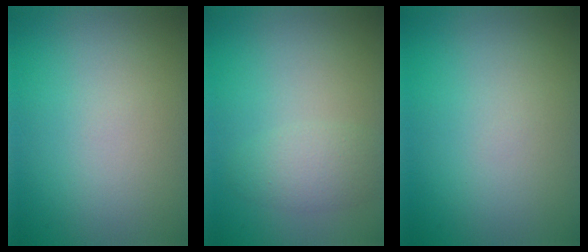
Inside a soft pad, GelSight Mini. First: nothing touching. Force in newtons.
{"total": 2.4, "press": 2.4, "slide": 0.1}
{"total": 0.0}